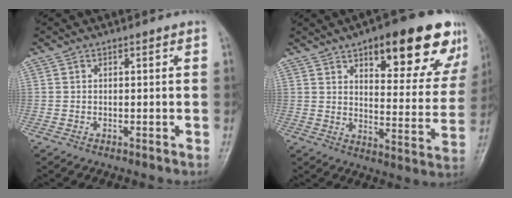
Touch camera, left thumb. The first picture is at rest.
{"total": 22.5, "force": [12.8, 8.3, 16.6], "torque": [-0.170, -0.036, 0.176]}